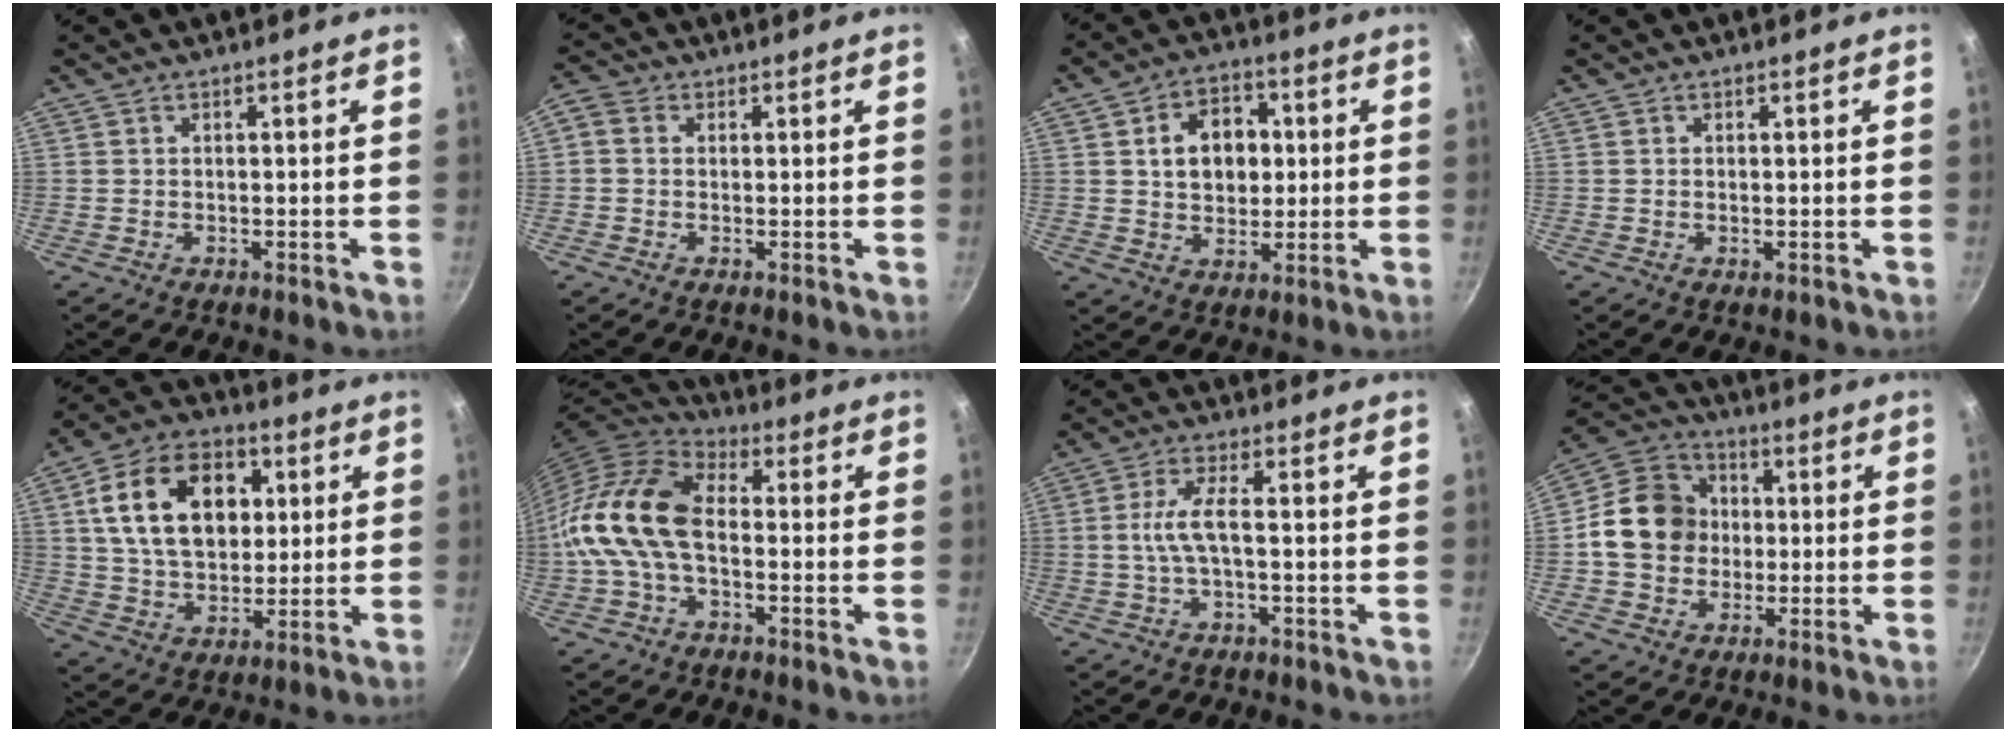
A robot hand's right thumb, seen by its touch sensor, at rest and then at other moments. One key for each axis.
{"total": 3.0, "fx": 0.1, "fy": 2.5, "fz": 1.7, "tx": -0.044, "ty": 0.014, "tz": -0.012}
{"total": 10.8, "fx": 1.8, "fy": 8.1, "fz": 7.0, "tx": -0.076, "ty": 0.007, "tz": 0.025}
{"total": 0.6, "fx": -0.1, "fy": 0.2, "fz": 0.6, "tx": -0.010, "ty": -0.001, "tz": -0.002}
{"total": 19.2, "fx": 4.6, "fy": 13.1, "fz": 13.3, "tx": -0.198, "ty": 0.006, "tz": 0.072}
{"total": 14.2, "fx": -1.7, "fy": 8.8, "fz": 11.1, "tx": -0.207, "ty": 0.038, "tz": -0.050}
{"total": 5.5, "fx": -0.7, "fy": 1.4, "fz": 5.3, "tx": -0.123, "ty": 0.016, "tz": -0.017}
{"total": 14.1, "fx": -0.1, "fy": 12.1, "fz": 7.3, "tx": -0.097, "ty": 0.026, "tz": -0.019}